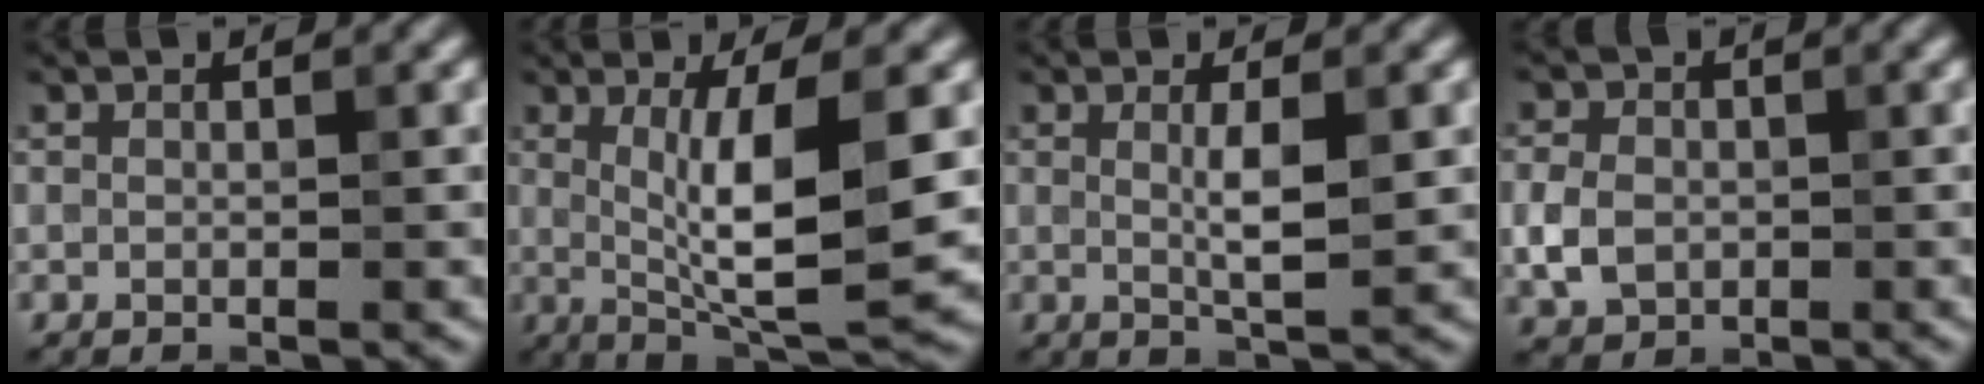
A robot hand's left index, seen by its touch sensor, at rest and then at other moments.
{"total": 8.0, "force": [0.6, 1.7, 7.8], "torque": [-0.122, -0.012, 0.018]}
{"total": 3.0, "force": [0.4, 0.5, 2.9], "torque": [-0.053, -0.004, 0.007]}
{"total": 3.4, "force": [-0.5, 2.8, 2.0], "torque": [-0.042, -0.001, -0.014]}